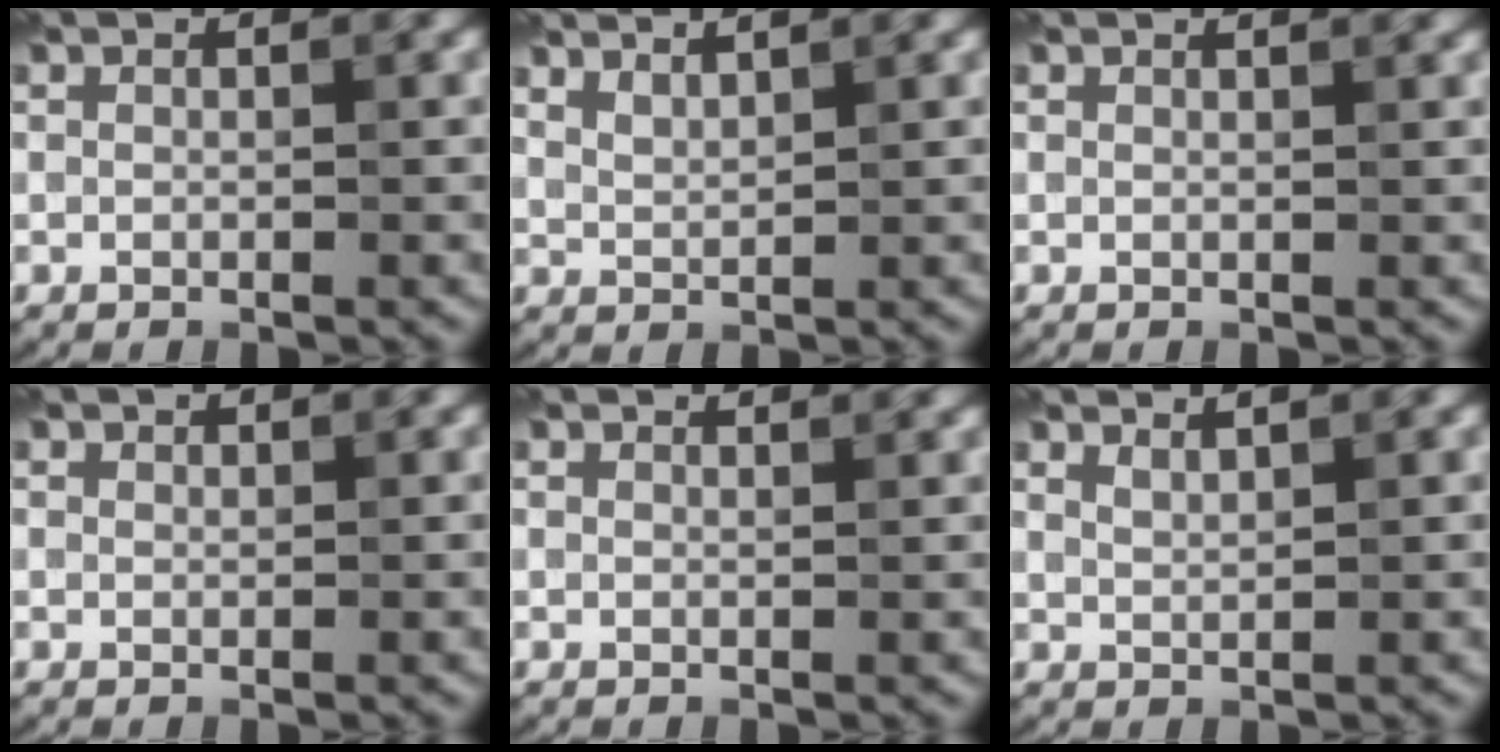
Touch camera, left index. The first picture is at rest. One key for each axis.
{"total": 2.0, "fx": 1.8, "fy": 0.4, "fz": 0.8, "tx": -0.010, "ty": 0.005, "tz": 0.031}
{"total": 1.4, "fx": 1.1, "fy": 0.4, "fz": 0.6, "tx": -0.004, "ty": 0.001, "tz": 0.007}
{"total": 0.5, "fx": 0.4, "fy": 0.3, "fz": 0.0, "tx": 0.002, "ty": 0.000, "tz": 0.008}
{"total": 1.3, "fx": 1.3, "fy": 0.1, "fz": 0.3, "tx": -0.006, "ty": -0.001, "tz": 0.014}
{"total": 1.5, "fx": 1.3, "fy": 0.3, "fz": 0.6, "tx": -0.003, "ty": 0.001, "tz": 0.021}